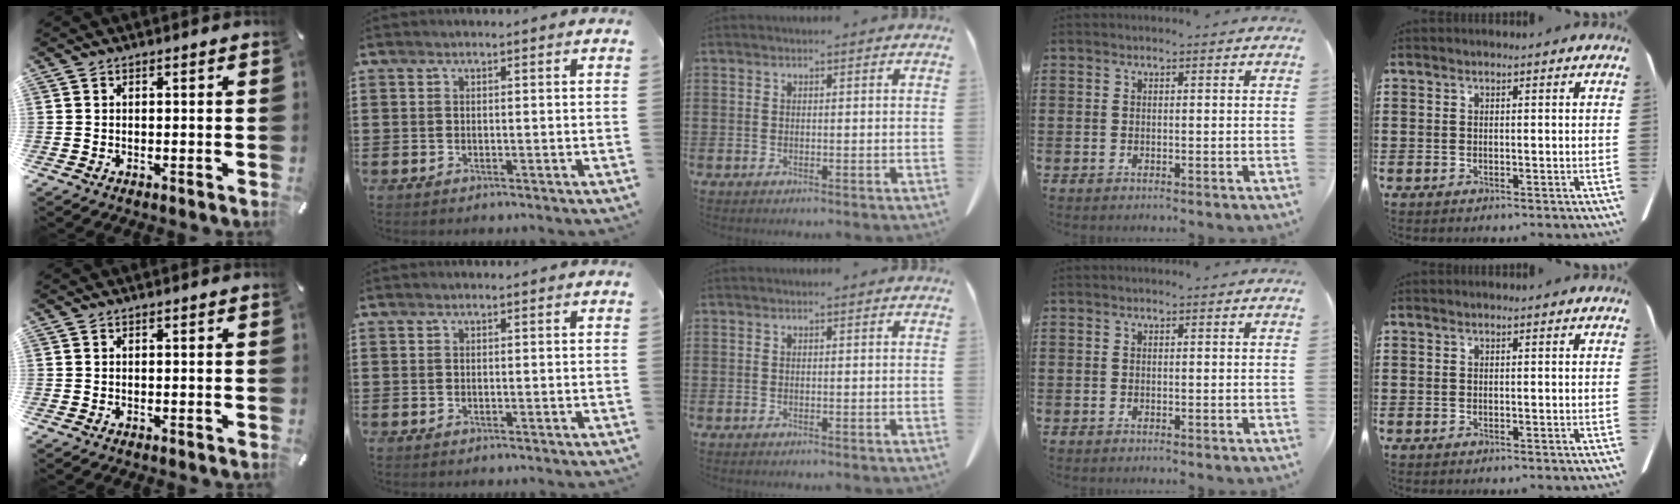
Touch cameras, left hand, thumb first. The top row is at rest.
{}